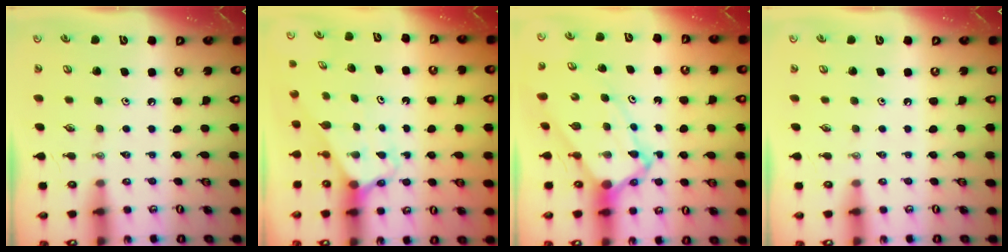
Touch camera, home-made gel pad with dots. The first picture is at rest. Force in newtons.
{"total": 2.5, "press": 2.5, "slide": 0.1}
{"total": 7.1, "press": 7.1, "slide": 1.0}
{"total": 0.0}